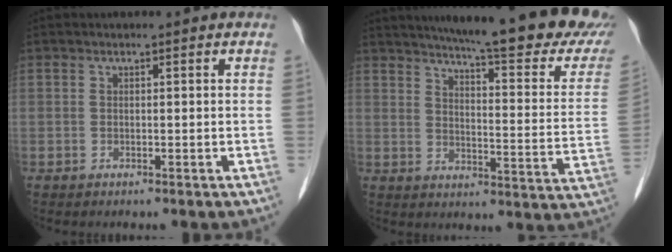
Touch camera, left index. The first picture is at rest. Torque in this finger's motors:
{"motor_torque": [0.47, -1.67, 0.44, 0.08]}